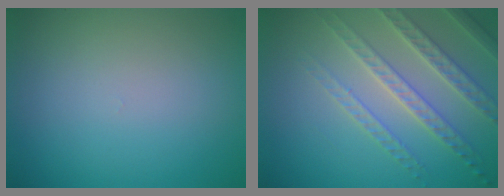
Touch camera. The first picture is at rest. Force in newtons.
{"total": 4.1, "press": 4.0, "slide": 0.8}